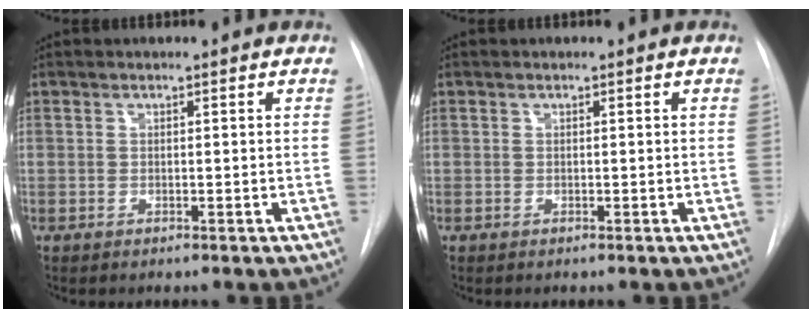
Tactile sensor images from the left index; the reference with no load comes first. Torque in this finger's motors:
{"motor_torque": [0.00, 0.00, 0.00, 0.00]}